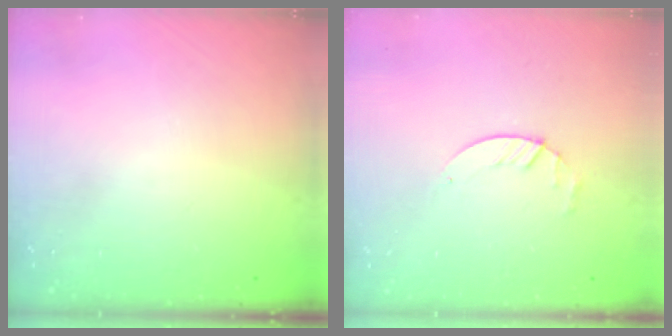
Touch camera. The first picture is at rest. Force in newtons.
{"total": 2.9, "press": 2.9, "slide": 0.4}